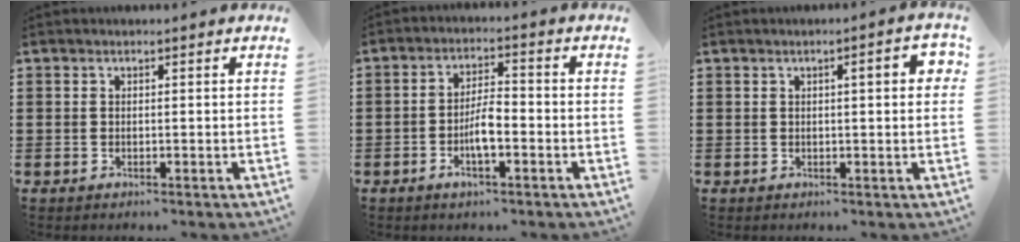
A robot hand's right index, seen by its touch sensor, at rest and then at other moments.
{"total": 5.1, "force": [-1.7, 1.3, 4.6], "torque": [-0.092, 0.003, -0.036]}
{"total": 3.4, "force": [0.6, 0.7, 3.3], "torque": [-0.045, 0.001, 0.004]}